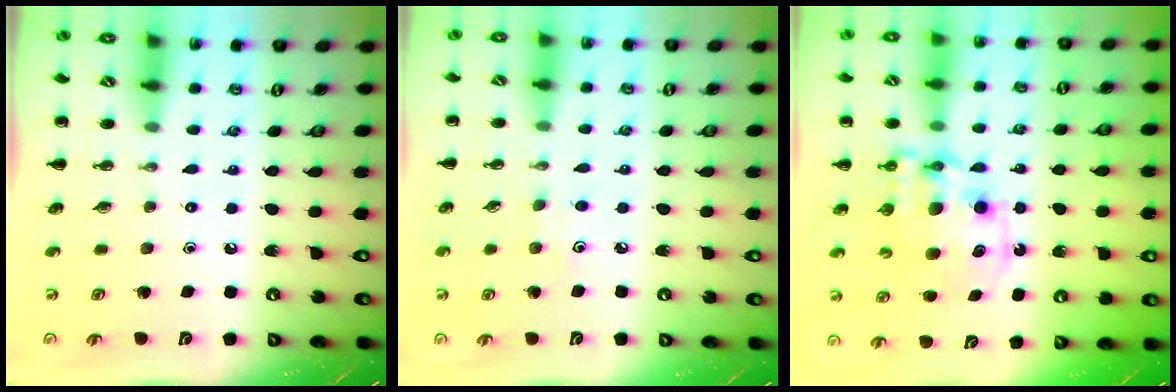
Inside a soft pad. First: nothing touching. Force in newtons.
{"total": 3.8, "press": 3.7, "slide": 1.0}
{"total": 11.2, "press": 10.9, "slide": 2.6}